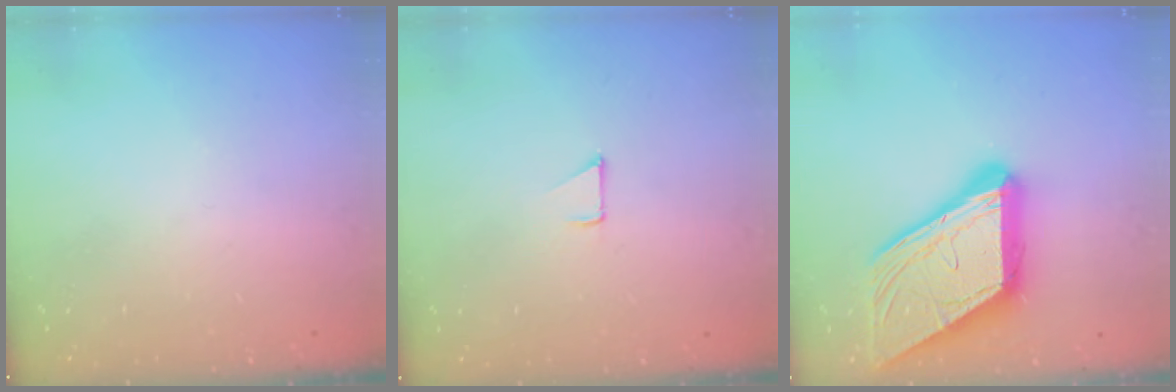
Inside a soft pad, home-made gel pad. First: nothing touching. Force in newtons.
{"total": 4.5, "press": 4.5, "slide": 0.3}
{"total": 22.4, "press": 22.2, "slide": 2.6}